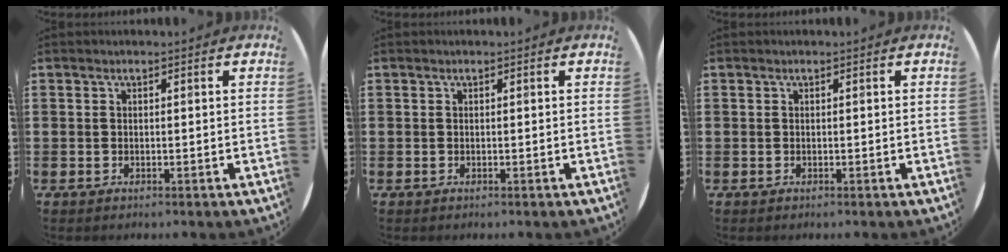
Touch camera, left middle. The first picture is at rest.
{"total": 0.0}
{"total": 0.0}